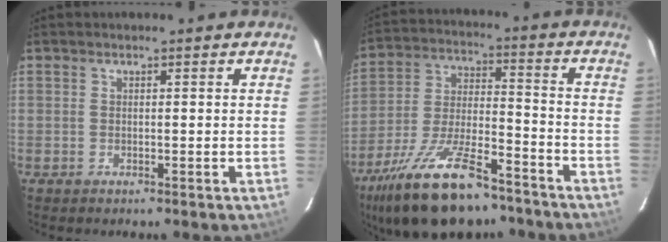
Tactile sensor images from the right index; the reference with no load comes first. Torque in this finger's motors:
{"motor_torque": [1.71, -0.43, 0.78, 0.21]}